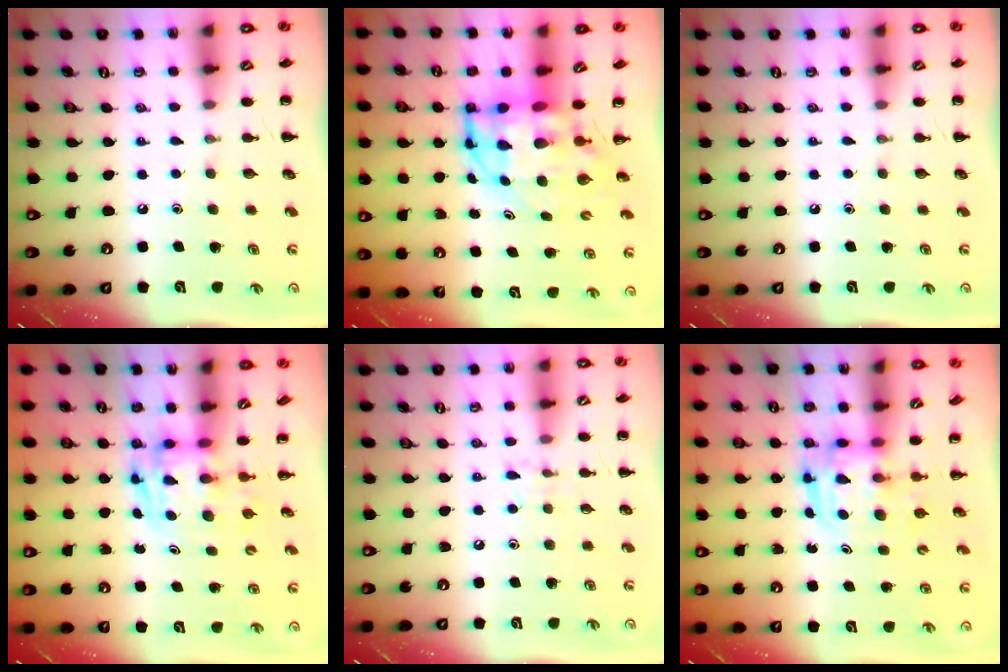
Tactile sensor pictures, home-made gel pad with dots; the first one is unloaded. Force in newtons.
{"total": 7.1, "press": 6.8, "slide": 1.9}
{"total": 0.0}
{"total": 2.7, "press": 2.6, "slide": 0.5}
{"total": 5.5, "press": 5.1, "slide": 1.8}
{"total": 3.0, "press": 3.0, "slide": 0.3}